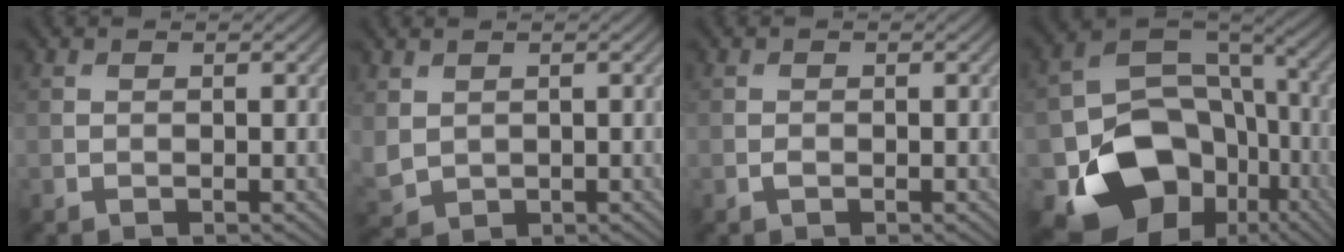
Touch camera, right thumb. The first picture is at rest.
{"total": 2.6, "force": [0.9, 2.1, 1.3], "torque": [-0.046, -0.006, 0.025]}
{"total": 0.6, "force": [-0.4, 0.3, 0.4], "torque": [-0.010, -0.001, -0.006]}
{"total": 16.4, "force": [-6.8, 12.4, 8.3], "torque": [-0.151, -0.052, -0.103]}